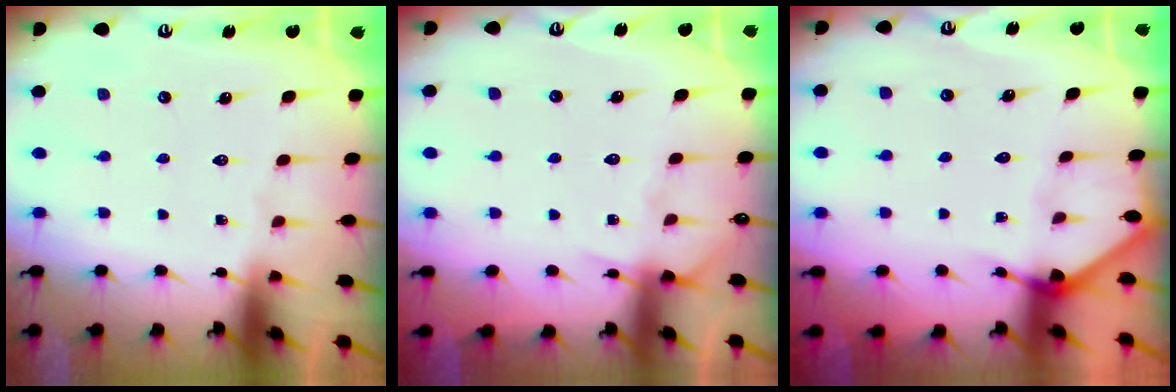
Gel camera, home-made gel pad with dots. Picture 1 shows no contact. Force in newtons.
{"total": 4.6, "press": 4.5, "slide": 0.6}
{"total": 2.7, "press": 2.7, "slide": 0.1}